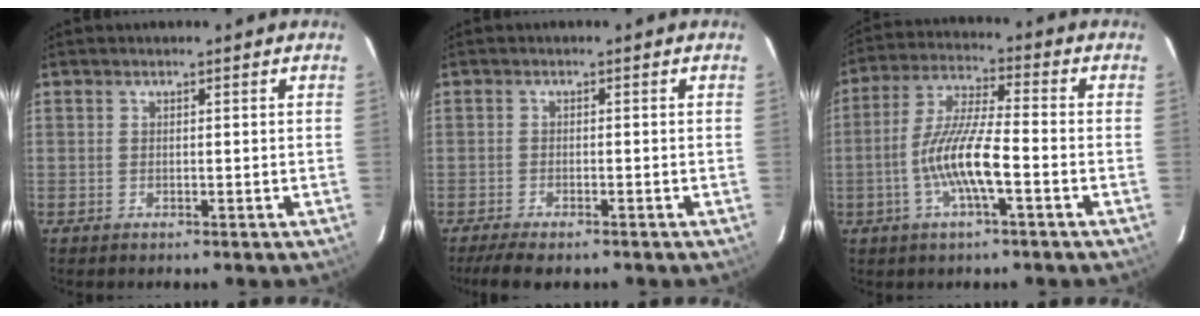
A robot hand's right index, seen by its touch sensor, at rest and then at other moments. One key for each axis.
{"total": 6.0, "fx": -4.8, "fy": 1.4, "fz": 3.3, "tx": -0.082, "ty": -0.022, "tz": -0.082}
{"total": 10.9, "fx": -3.6, "fy": 1.5, "fz": 10.2, "tx": -0.212, "ty": 0.001, "tz": -0.069}